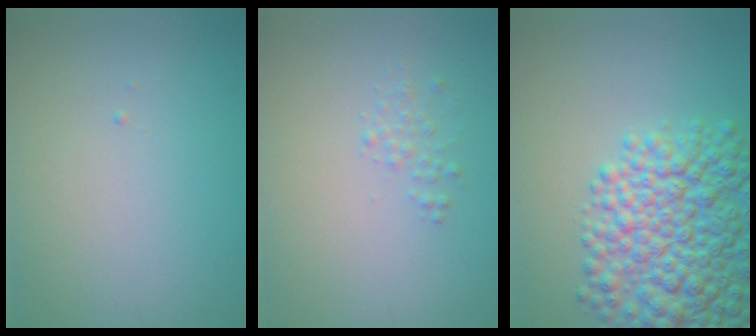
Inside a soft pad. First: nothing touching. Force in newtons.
{"total": 0.9, "press": 0.9, "slide": 0.0}
{"total": 10.0, "press": 10.0, "slide": 0.3}